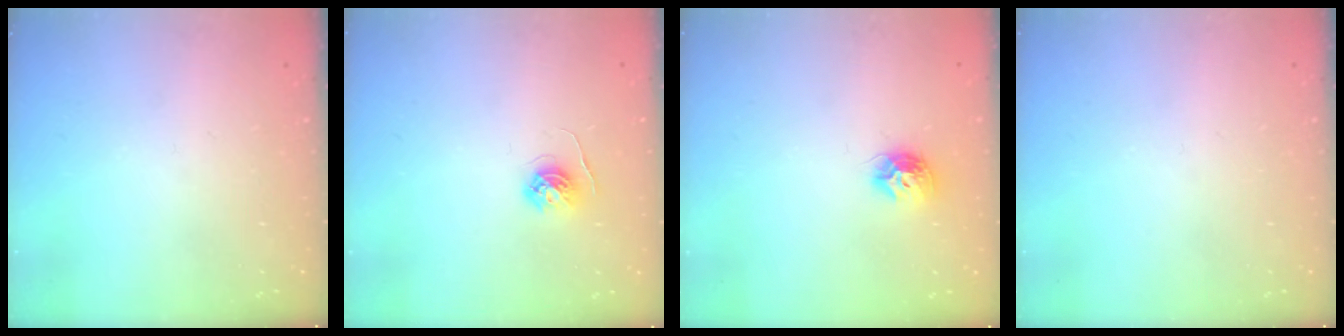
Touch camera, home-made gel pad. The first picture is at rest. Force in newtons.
{"total": 4.8, "press": 4.7, "slide": 0.5}
{"total": 8.6, "press": 8.5, "slide": 0.1}
{"total": 0.0}